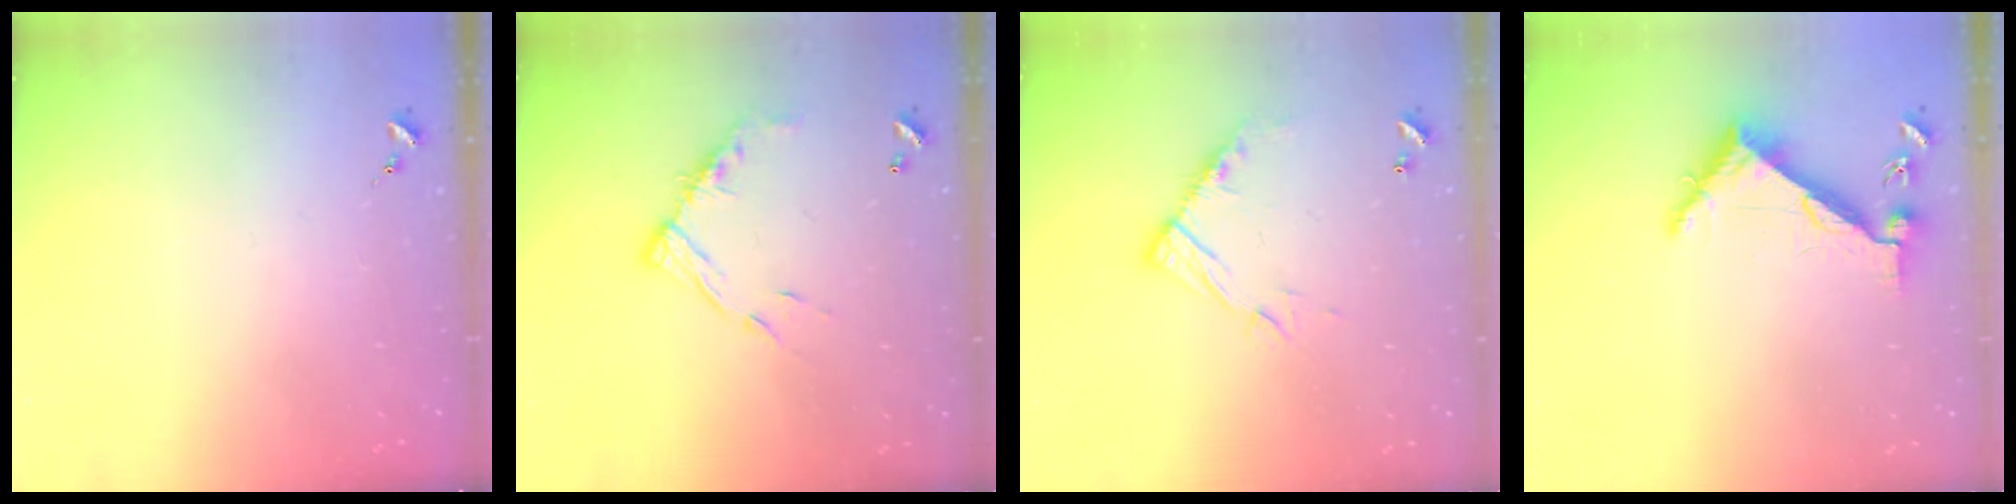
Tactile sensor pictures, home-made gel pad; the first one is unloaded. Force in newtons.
{"total": 12.1, "press": 12.1, "slide": 1.1}
{"total": 11.4, "press": 11.4, "slide": 0.7}
{"total": 6.2, "press": 6.2, "slide": 0.7}